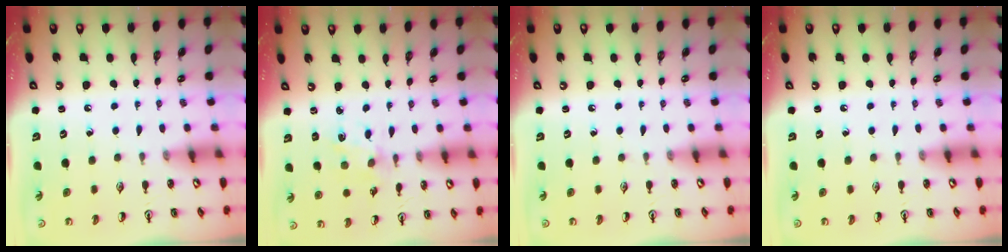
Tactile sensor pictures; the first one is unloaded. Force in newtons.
{"total": 2.0, "press": 1.8, "slide": 0.7}
{"total": 0.0}
{"total": 0.0}